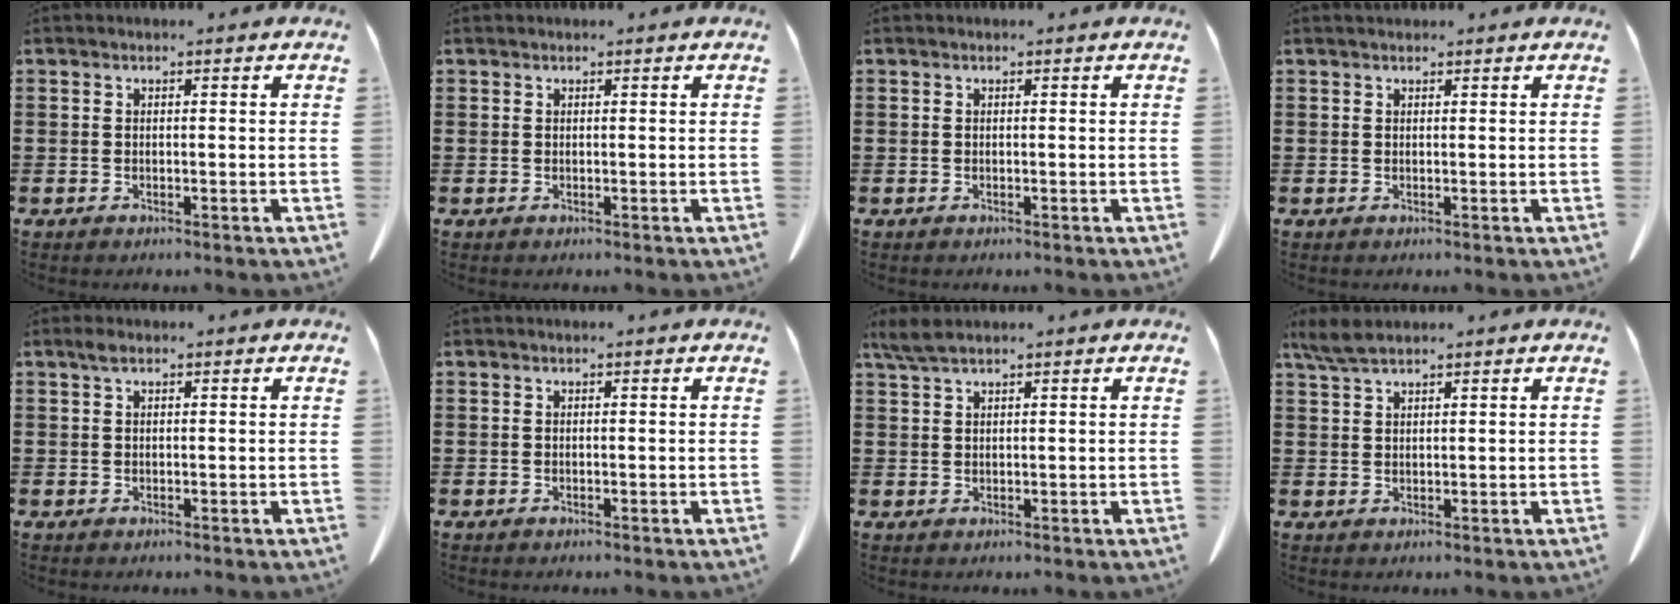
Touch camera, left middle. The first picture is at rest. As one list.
[{"total": 0.0}, {"total": 0.0}, {"total": 0.6, "force": [0.5, 0.2, 0.1], "torque": [-0.004, -0.002, 0.012]}, {"total": 1.1, "force": [0.6, 0.4, 0.8], "torque": [-0.019, 0.003, 0.011]}, {"total": 0.0}, {"total": 2.7, "force": [2.0, 0.4, 1.8], "torque": [-0.041, -0.001, 0.038]}, {"total": 3.4, "force": [2.5, 0.7, 2.1], "torque": [-0.049, 0.001, 0.049]}]